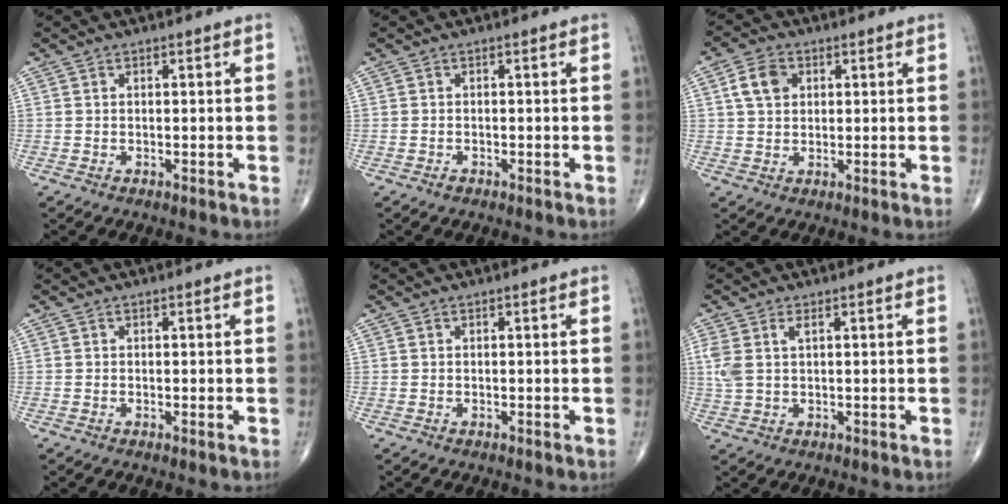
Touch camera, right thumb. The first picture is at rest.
{"total": 0.7, "force": [-0.5, 0.4, 0.3], "torque": [-0.005, 0.002, -0.010]}
{"total": 5.6, "force": [1.7, 4.1, 3.3], "torque": [-0.053, 0.004, 0.027]}
{"total": 0.0}
{"total": 0.0}
{"total": 4.5, "force": [1.4, 2.2, 3.7], "torque": [-0.106, 0.012, 0.036]}